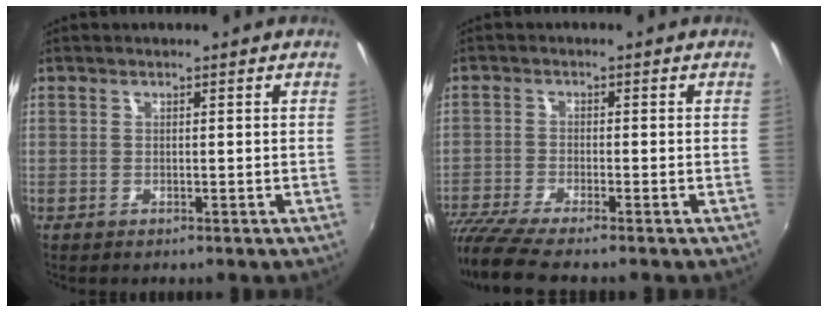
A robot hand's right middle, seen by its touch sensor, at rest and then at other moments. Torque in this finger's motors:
{"motor_torque": [1.07, -1.07, 0.16, 0.09]}